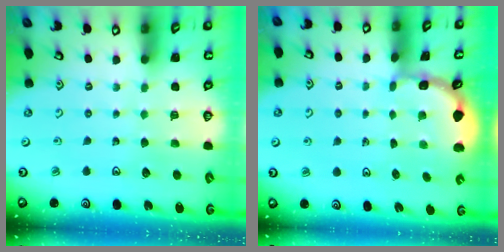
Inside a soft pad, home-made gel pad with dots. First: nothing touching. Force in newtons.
{"total": 2.1, "press": 2.1, "slide": 0.2}